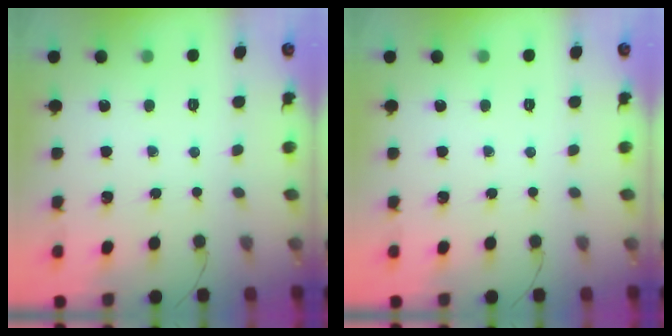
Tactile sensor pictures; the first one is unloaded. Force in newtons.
{"total": 0.0}